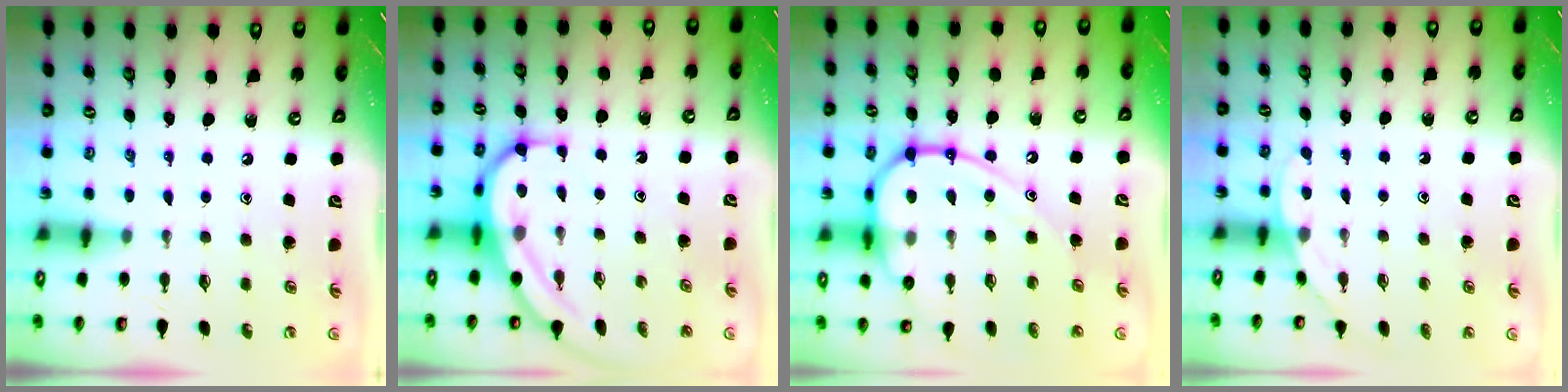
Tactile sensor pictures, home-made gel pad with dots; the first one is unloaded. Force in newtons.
{"total": 8.4, "press": 8.3, "slide": 0.7}
{"total": 15.9, "press": 15.9, "slide": 1.3}
{"total": 4.7, "press": 4.7, "slide": 0.2}